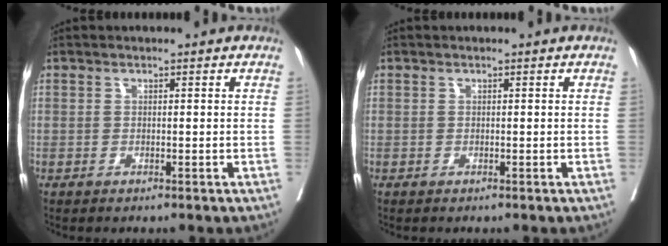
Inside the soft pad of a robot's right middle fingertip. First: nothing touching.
{"total": 0.0}